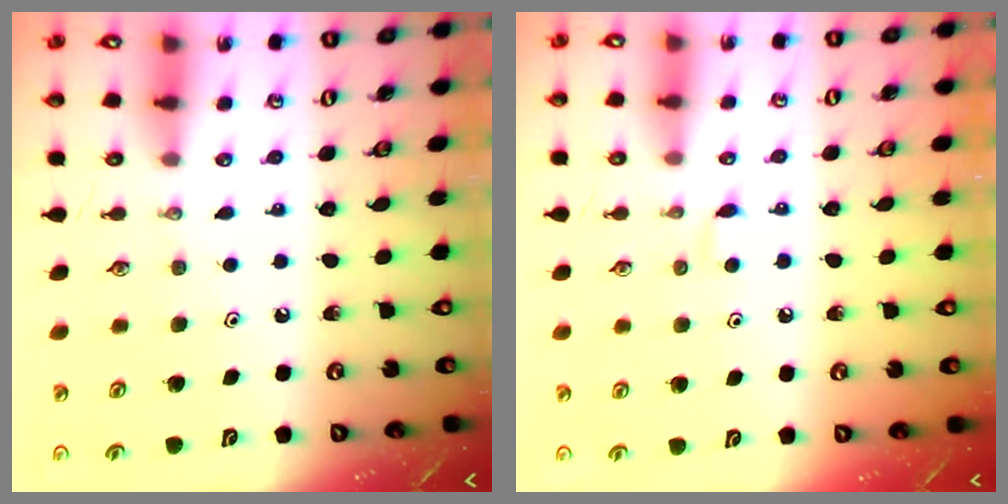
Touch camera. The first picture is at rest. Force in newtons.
{"total": 3.7, "press": 3.6, "slide": 0.5}